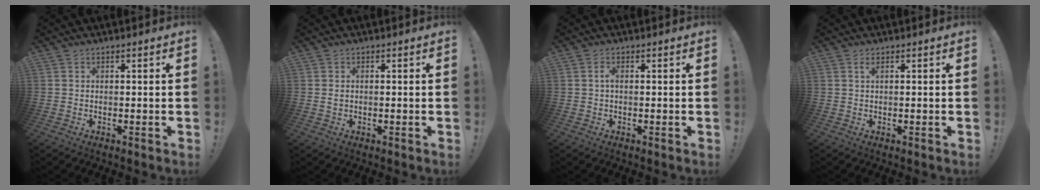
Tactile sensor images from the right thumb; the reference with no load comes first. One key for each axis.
{"total": 0.9, "fx": 0.2, "fy": 0.6, "fz": 0.6, "tx": -0.011, "ty": 0.003, "tz": 0.003}
{"total": 1.2, "fx": 0.2, "fy": 0.6, "fz": 1.0, "tx": -0.020, "ty": 0.006, "tz": 0.003}
{"total": 1.3, "fx": 0.6, "fy": 0.1, "fz": 1.1, "tx": -0.021, "ty": 0.001, "tz": 0.009}